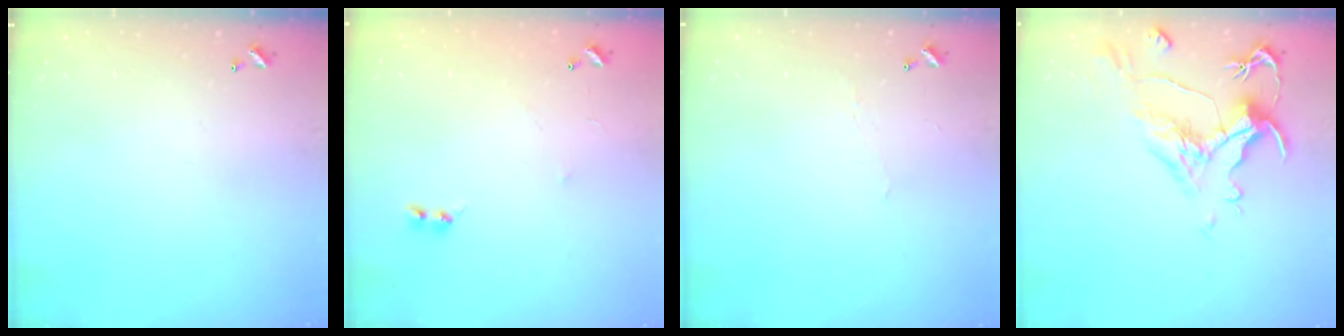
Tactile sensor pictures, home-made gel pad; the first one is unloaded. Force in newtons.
{"total": 5.4, "press": 5.4, "slide": 0.7}
{"total": 0.8, "press": 0.7, "slide": 0.4}
{"total": 1.6, "press": 0.7, "slide": 1.4}